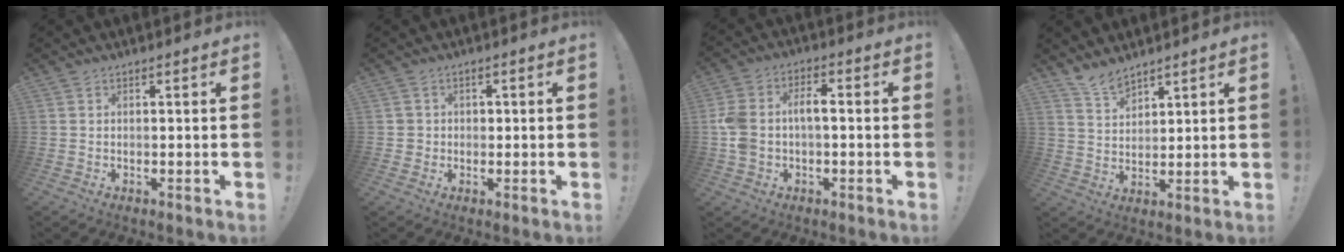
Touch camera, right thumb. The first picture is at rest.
{"total": 2.9, "force": [0.2, 2.9, 0.5], "torque": [-0.002, 0.001, 0.002]}
{"total": 8.8, "force": [-0.6, 5.7, 6.6], "torque": [-0.141, 0.009, -0.012]}
{"total": 6.6, "force": [5.8, 2.0, 2.2], "torque": [-0.037, -0.039, 0.108]}